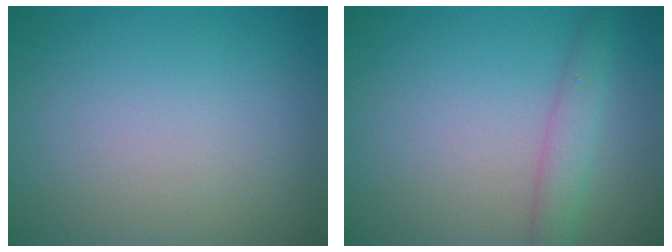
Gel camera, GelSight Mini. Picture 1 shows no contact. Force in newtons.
{"total": 2.4, "press": 2.4, "slide": 0.1}